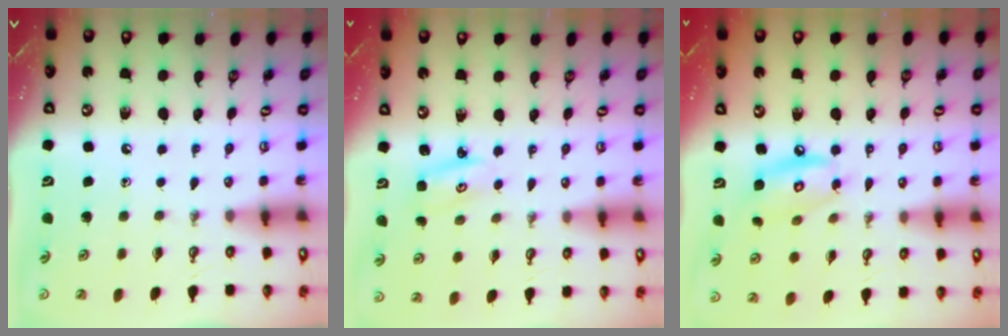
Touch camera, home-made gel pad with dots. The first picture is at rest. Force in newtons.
{"total": 2.6, "press": 2.6, "slide": 0.2}
{"total": 10.0, "press": 10.0, "slide": 0.7}